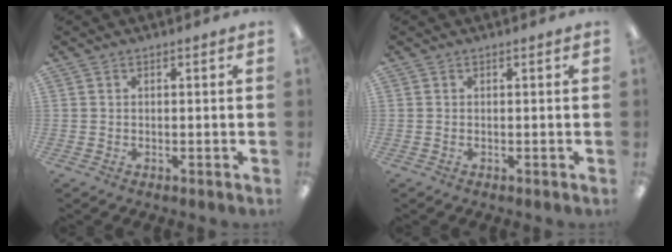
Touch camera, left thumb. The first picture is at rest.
{"total": 0.0}